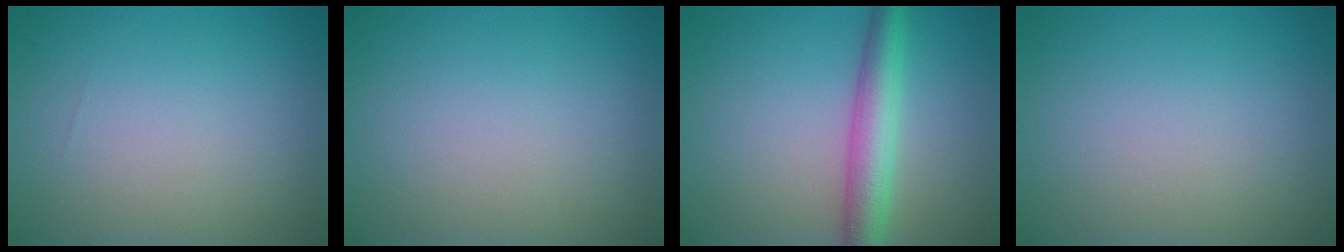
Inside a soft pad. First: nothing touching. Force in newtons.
{"total": 0.0}
{"total": 4.6, "press": 4.6, "slide": 0.2}
{"total": 0.0}